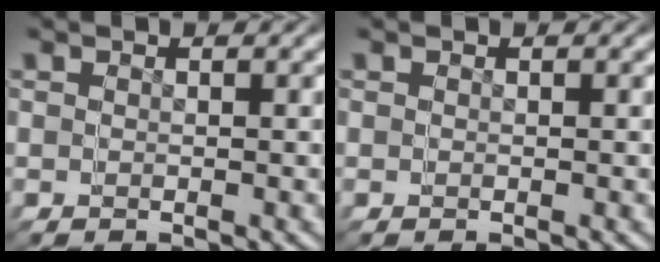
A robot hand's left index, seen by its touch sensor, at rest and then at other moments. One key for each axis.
{"total": 0.0}